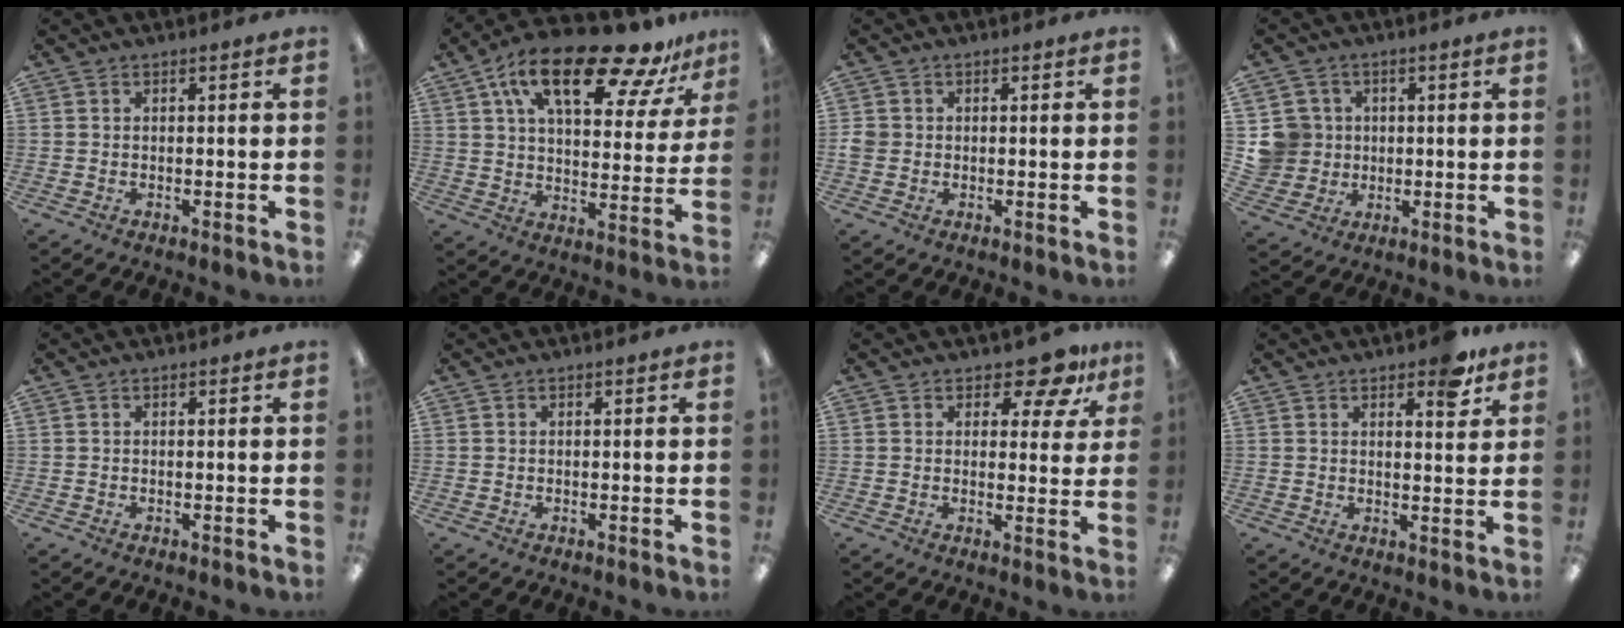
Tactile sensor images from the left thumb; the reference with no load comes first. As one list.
[{"total": 22.7, "force": [14.0, 8.8, 15.6], "torque": [-0.256, -0.065, 0.231]}, {"total": 2.2, "force": [0.0, 2.1, 0.6], "torque": [-0.011, 0.005, -0.001]}, {"total": 8.1, "force": [1.4, 7.9, 1.1], "torque": [-0.047, 0.008, 0.034]}, {"total": 0.0}, {"total": 0.0}, {"total": 7.8, "force": [5.6, 3.6, 4.1], "torque": [-0.042, -0.037, 0.091]}, {"total": 6.2, "force": [4.5, 2.4, 3.6], "torque": [-0.033, -0.023, 0.071]}]